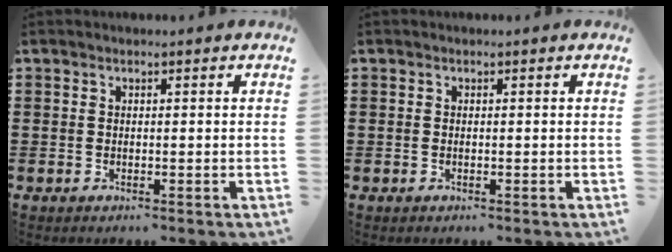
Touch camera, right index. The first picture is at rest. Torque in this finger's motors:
{"motor_torque": [-0.07, 0.01, -0.01, 0.00]}